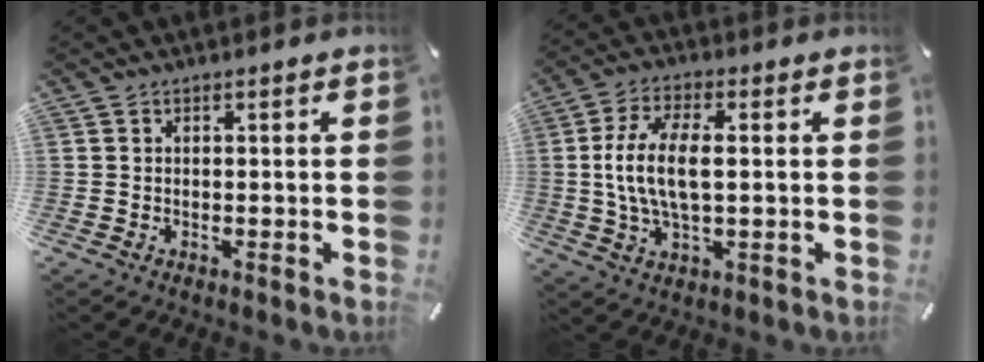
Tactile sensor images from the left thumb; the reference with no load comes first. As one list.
[{"total": 11.4, "force": [0.8, 5.0, 10.2], "torque": [-0.216, -0.002, 0.012]}]